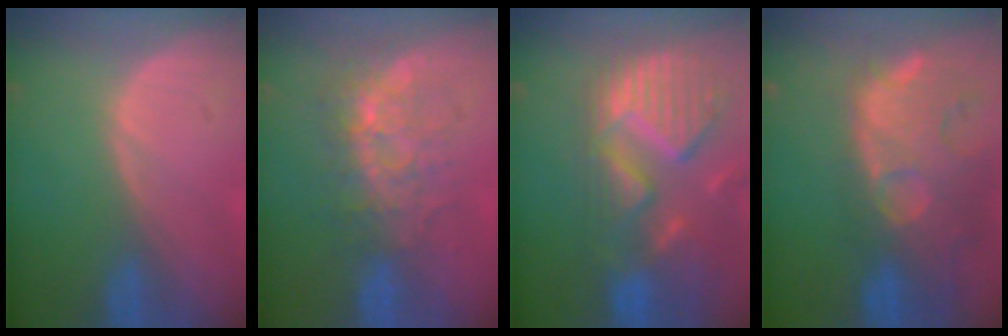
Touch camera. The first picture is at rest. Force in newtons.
{"total": 8.5, "press": 7.5, "slide": 4.1}
{"total": 13.5, "press": 11.4, "slide": 7.2}
{"total": 14.4, "press": 11.8, "slide": 8.3}